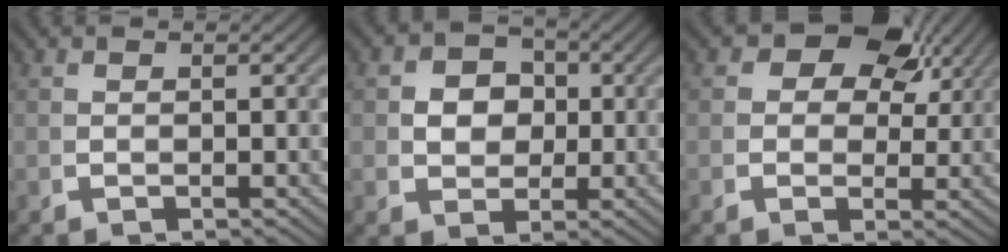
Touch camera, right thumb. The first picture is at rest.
{"total": 5.1, "force": [0.6, 4.2, 2.8], "torque": [-0.063, -0.028, 0.027]}
{"total": 8.2, "force": [3.5, 5.3, 5.2], "torque": [-0.077, 0.000, 0.050]}